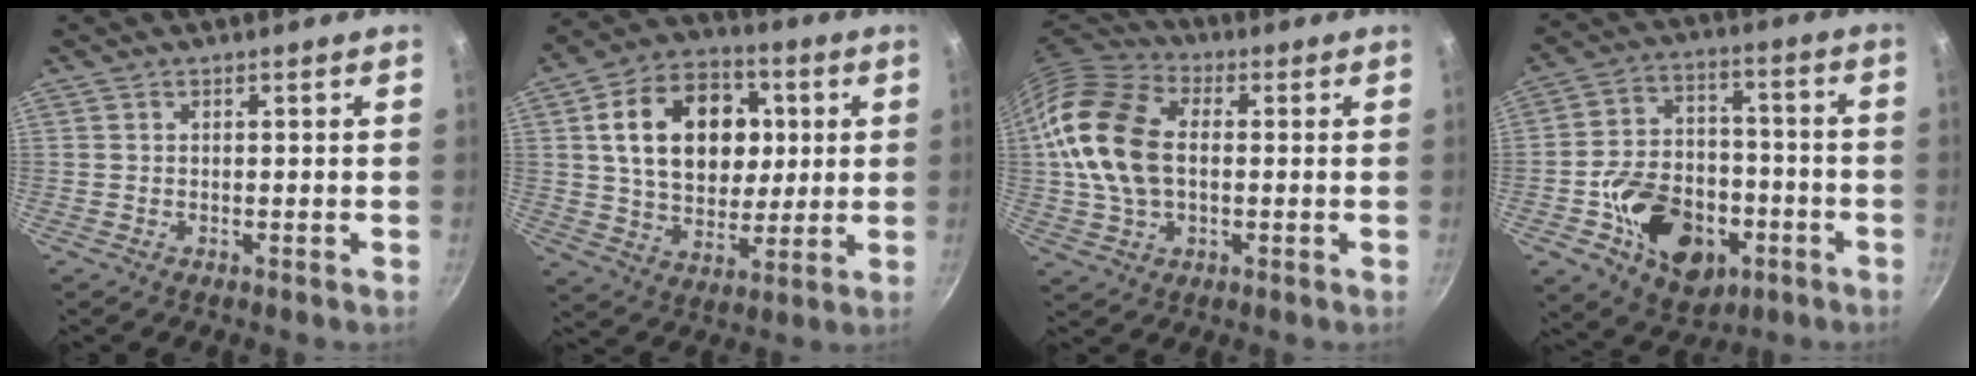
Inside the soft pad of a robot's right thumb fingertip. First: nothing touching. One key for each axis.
{"total": 19.8, "fx": 3.8, "fy": 14.4, "fz": 12.9, "tx": -0.174, "ty": 0.010, "tz": 0.061}
{"total": 17.5, "fx": 0.7, "fy": 11.7, "fz": 13.1, "tx": -0.243, "ty": 0.025, "tz": 0.001}
{"total": 18.9, "fx": -6.5, "fy": 13.4, "fz": 11.7, "tx": -0.156, "ty": 0.048, "tz": -0.091}